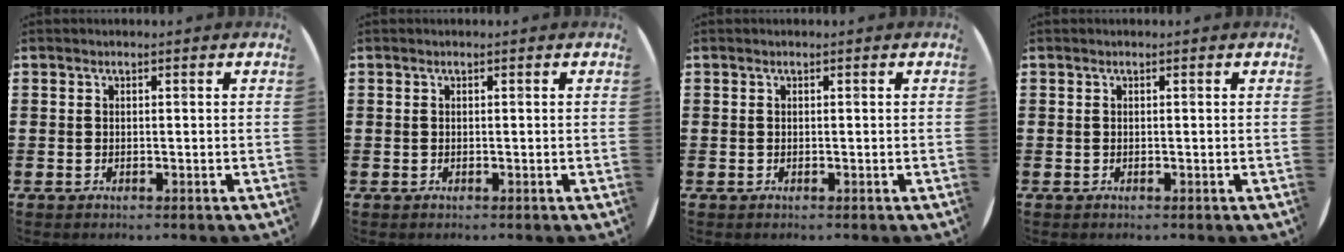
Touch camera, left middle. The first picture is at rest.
{"total": 0.0}
{"total": 0.0}
{"total": 0.0}